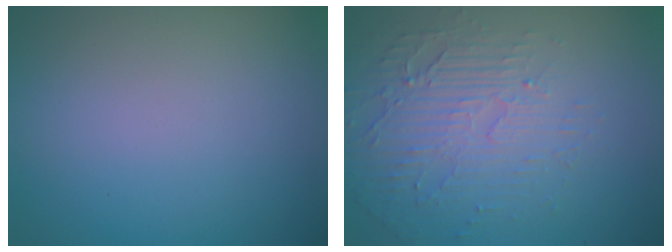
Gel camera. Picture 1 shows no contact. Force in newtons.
{"total": 5.5, "press": 3.3, "slide": 4.4}